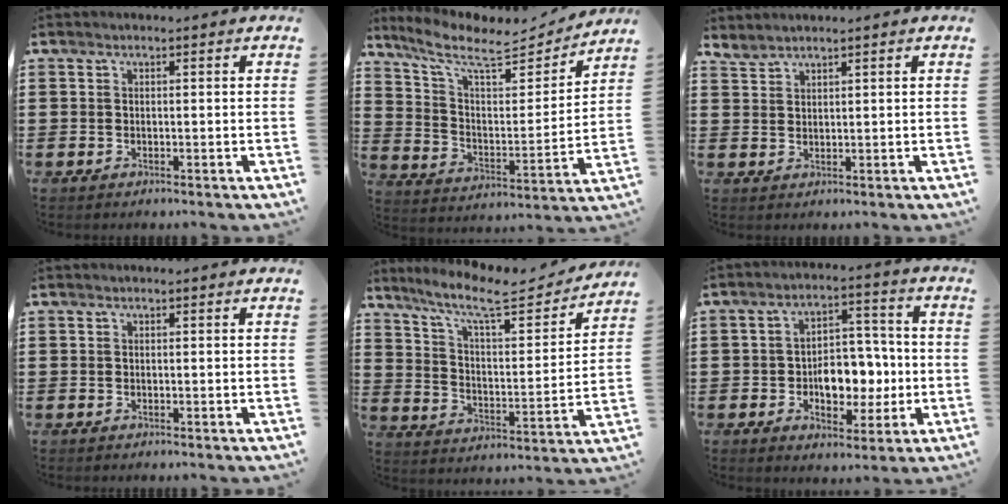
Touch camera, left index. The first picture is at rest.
{"total": 9.4, "force": [7.5, 2.4, 5.1], "torque": [-0.131, -0.040, 0.127]}
{"total": 1.8, "force": [1.8, 0.1, 0.2], "torque": [-0.008, -0.001, 0.037]}
{"total": 0.0}
{"total": 9.8, "force": [8.1, 1.1, 5.3], "torque": [-0.120, -0.052, 0.131]}
{"total": 7.8, "force": [-1.3, 5.4, 5.6], "torque": [-0.081, 0.009, -0.025]}